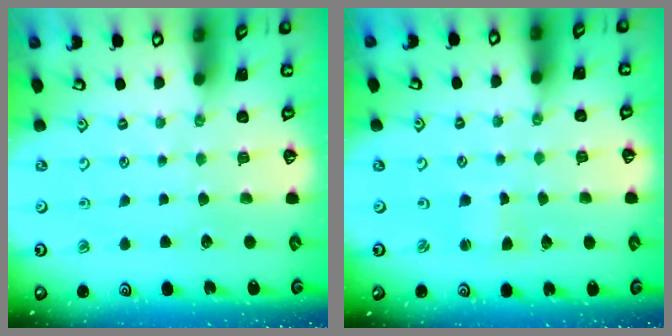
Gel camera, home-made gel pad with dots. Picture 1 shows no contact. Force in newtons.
{"total": 1.8, "press": 1.7, "slide": 0.4}